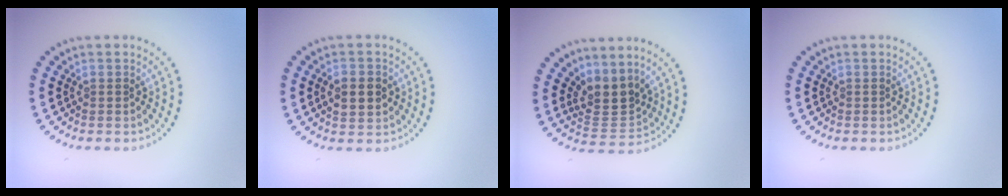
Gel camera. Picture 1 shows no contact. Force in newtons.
{"total": 2.8, "press": 2.8, "slide": 0.2}
{"total": 3.2, "press": 2.4, "slide": 2.1}
{"total": 0.0}